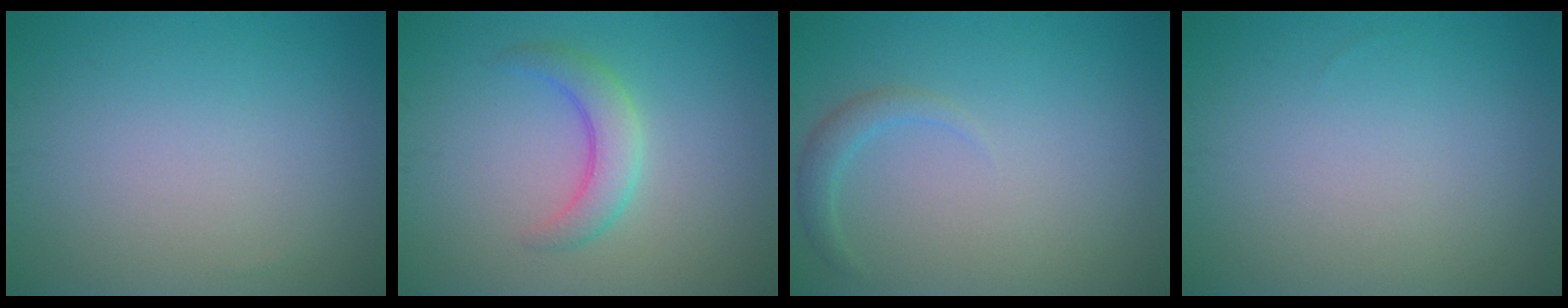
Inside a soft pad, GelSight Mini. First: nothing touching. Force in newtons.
{"total": 3.0, "press": 3.0, "slide": 0.2}
{"total": 1.5, "press": 1.5, "slide": 0.2}
{"total": 0.0}